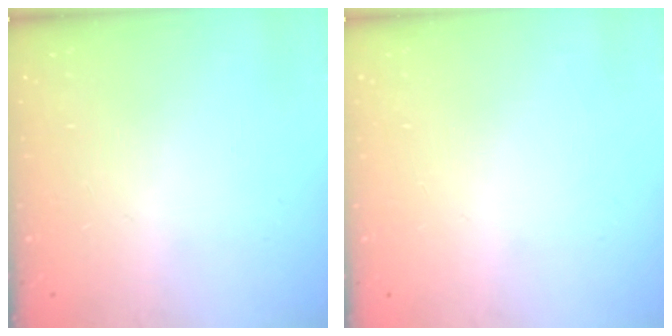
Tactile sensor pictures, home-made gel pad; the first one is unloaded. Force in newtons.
{"total": 0.0}